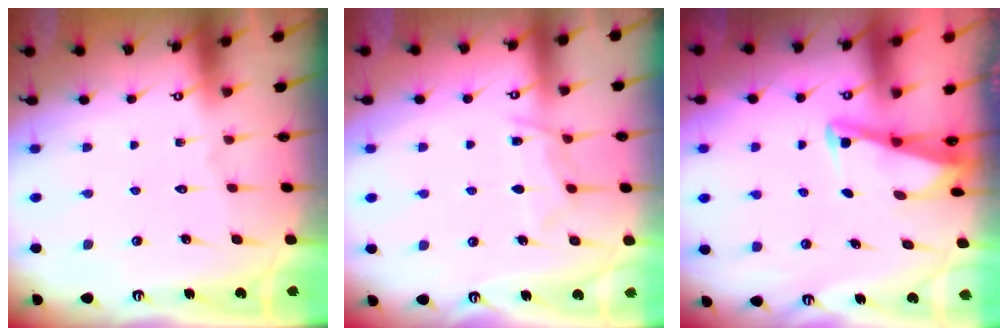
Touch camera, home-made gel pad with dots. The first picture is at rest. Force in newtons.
{"total": 7.3, "press": 7.2, "slide": 0.8}
{"total": 2.8, "press": 2.8, "slide": 0.3}